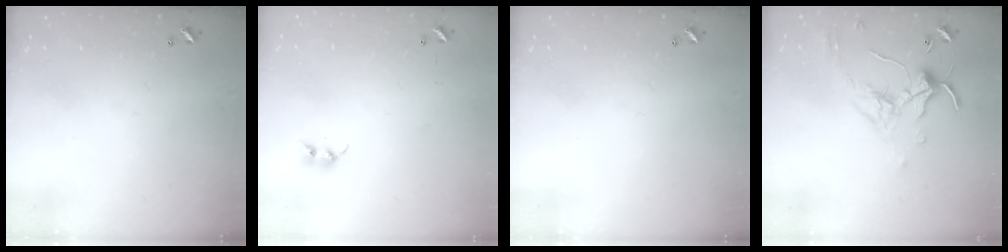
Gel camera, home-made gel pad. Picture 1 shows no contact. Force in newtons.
{"total": 7.6, "press": 7.6, "slide": 0.5}
{"total": 0.0}
{"total": 0.0}